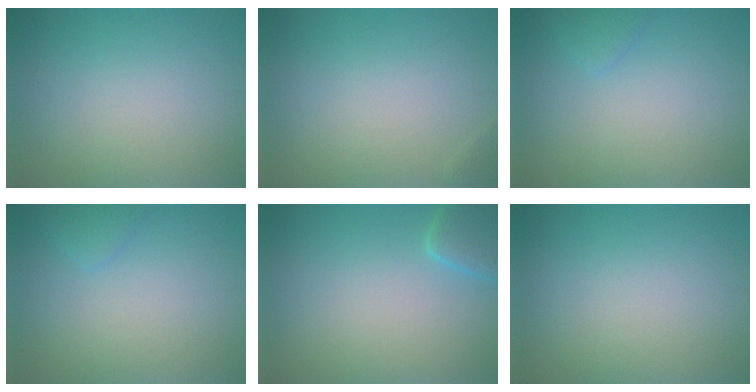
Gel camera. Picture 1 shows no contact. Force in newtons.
{"total": 0.6, "press": 0.5, "slide": 0.1}
{"total": 1.1, "press": 1.1, "slide": 0.0}
{"total": 1.1, "press": 1.1, "slide": 0.0}
{"total": 3.1, "press": 3.1, "slide": 0.3}
{"total": 0.0}